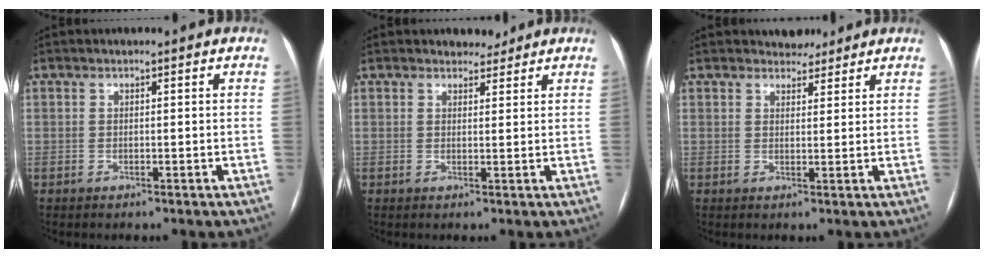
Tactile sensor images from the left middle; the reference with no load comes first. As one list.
[{"total": 2.2, "force": [1.9, 1.0, 0.2], "torque": [0.000, -0.001, 0.026]}, {"total": 2.9, "force": [2.6, 1.3, 0.2], "torque": [-0.001, 0.001, 0.037]}]